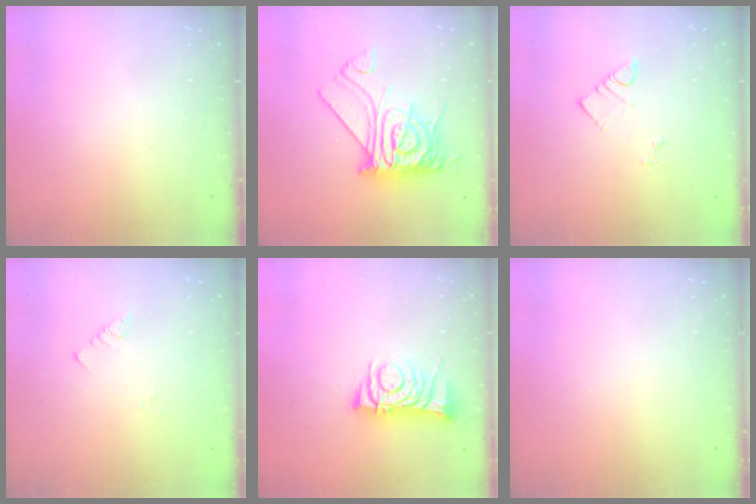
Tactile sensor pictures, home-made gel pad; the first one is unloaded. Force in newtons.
{"total": 15.8, "press": 15.7, "slide": 1.4}
{"total": 4.8, "press": 4.8, "slide": 0.2}
{"total": 1.9, "press": 1.9, "slide": 0.2}
{"total": 7.8, "press": 7.7, "slide": 1.0}
{"total": 0.0}